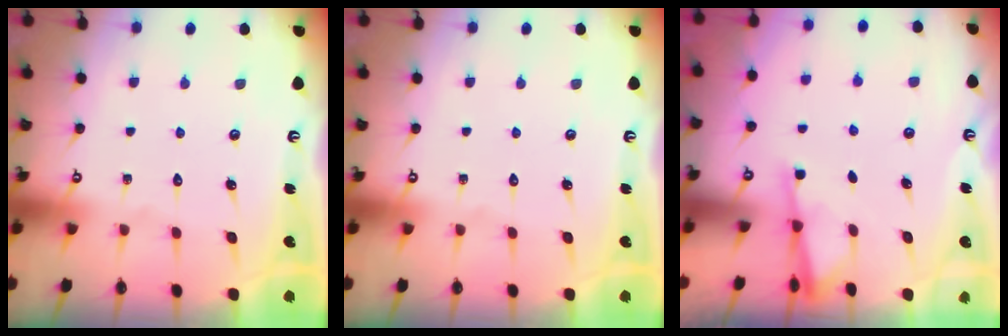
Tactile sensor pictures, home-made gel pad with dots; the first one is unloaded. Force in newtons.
{"total": 0.0}
{"total": 1.9, "press": 1.9, "slide": 0.3}